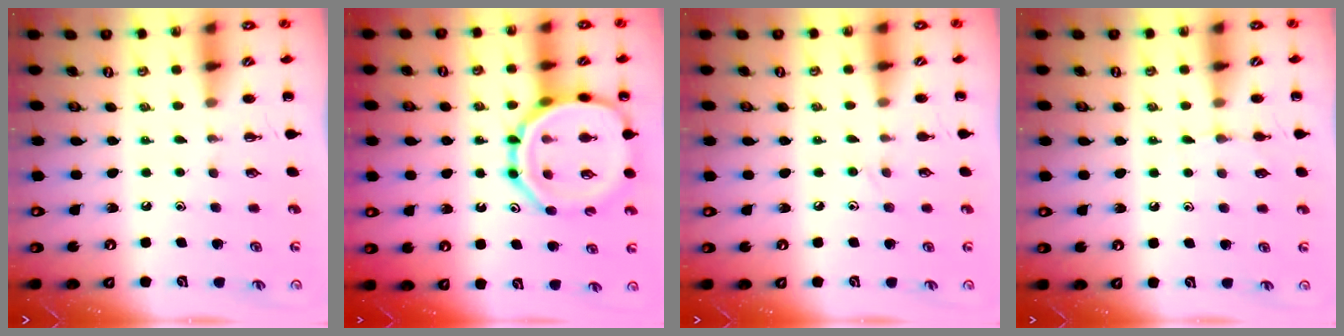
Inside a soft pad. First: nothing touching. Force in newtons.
{"total": 16.8, "press": 16.6, "slide": 2.5}
{"total": 6.0, "press": 5.6, "slide": 2.1}
{"total": 4.1, "press": 3.9, "slide": 1.4}